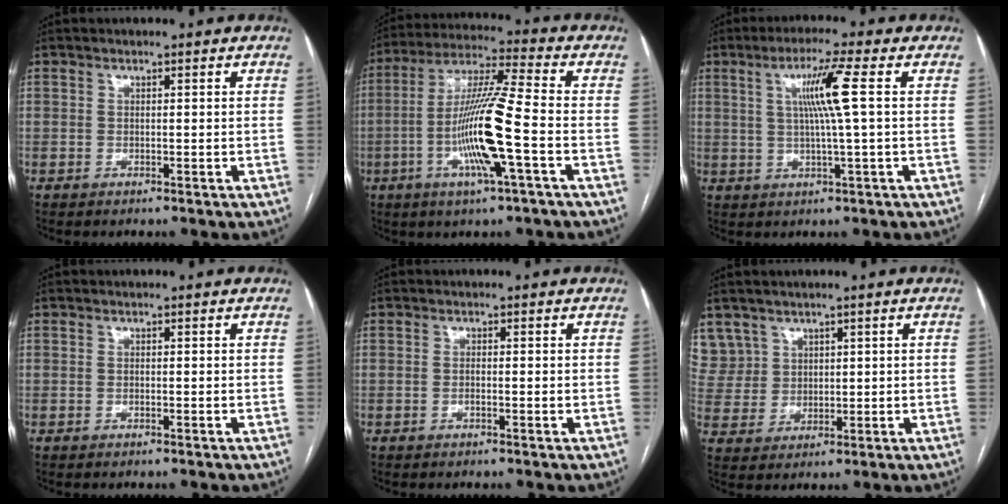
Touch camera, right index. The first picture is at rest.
{"total": 12.1, "force": [-3.3, -0.4, 11.6], "torque": [-0.225, -0.006, -0.068]}
{"total": 7.1, "force": [1.5, -1.3, 6.9], "torque": [-0.128, 0.003, 0.033]}
{"total": 0.0}
{"total": 1.4, "force": [-0.2, 0.3, 1.3], "torque": [-0.022, 0.001, -0.002]}
{"total": 7.1, "force": [4.5, 5.5, 0.1], "torque": [-0.005, 0.014, 0.103]}